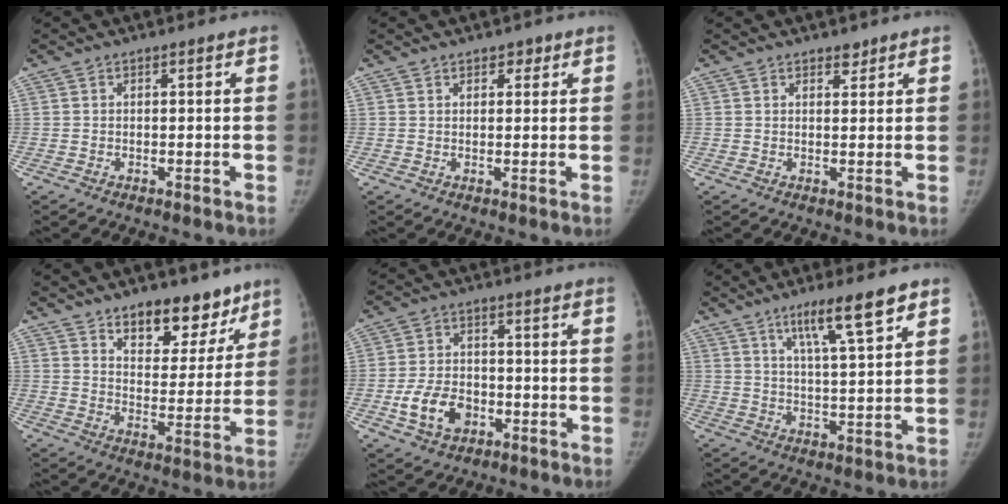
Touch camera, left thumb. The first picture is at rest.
{"total": 1.9, "force": [1.2, 1.3, 0.8], "torque": [0.009, -0.004, 0.013]}
{"total": 1.6, "force": [1.3, 0.9, 0.5], "torque": [0.007, -0.008, 0.017]}
{"total": 13.3, "force": [9.5, 6.7, 6.4], "torque": [-0.033, -0.059, 0.146]}
{"total": 8.8, "force": [-3.1, 6.3, 5.3], "torque": [-0.083, 0.017, -0.053]}
{"total": 10.2, "force": [6.3, 1.2, 7.9], "torque": [-0.126, -0.028, 0.107]}